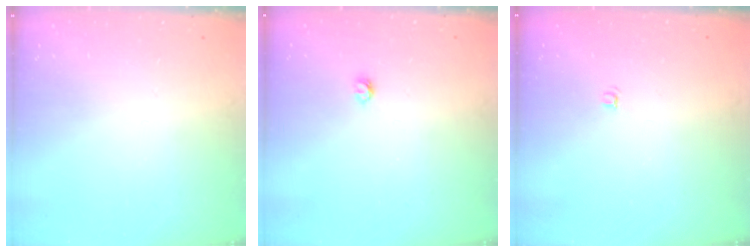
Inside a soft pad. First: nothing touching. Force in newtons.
{"total": 3.0, "press": 3.0, "slide": 0.4}
{"total": 3.4, "press": 3.4, "slide": 0.3}